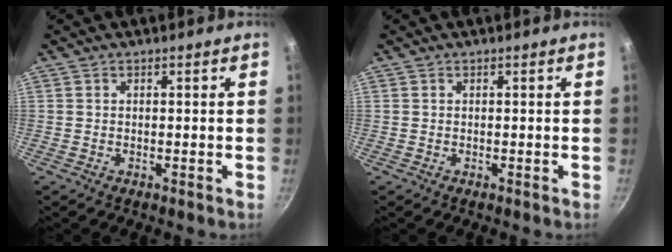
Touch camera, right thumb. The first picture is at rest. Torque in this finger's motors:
{"motor_torque": [0.20, 0.01, -0.31, 0.24, 0.09]}